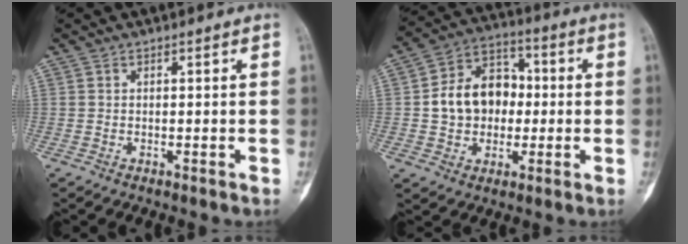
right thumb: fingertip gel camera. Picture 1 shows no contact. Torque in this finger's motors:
{"motor_torque": [0.55, 0.55, 0.65, -0.30, 0.14]}